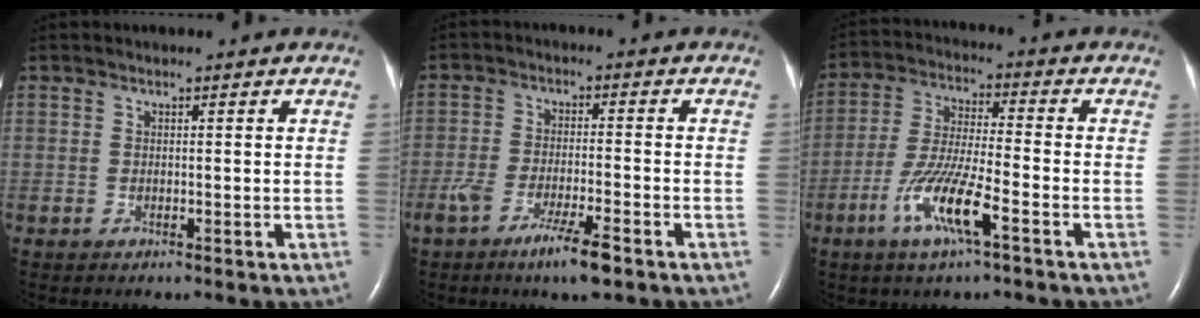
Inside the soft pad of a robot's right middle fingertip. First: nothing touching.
{"total": 7.1, "force": [-4.5, 0.8, 5.4], "torque": [-0.105, -0.012, -0.079]}
{"total": 9.9, "force": [-4.7, 0.8, 8.6], "torque": [-0.179, -0.011, -0.091]}